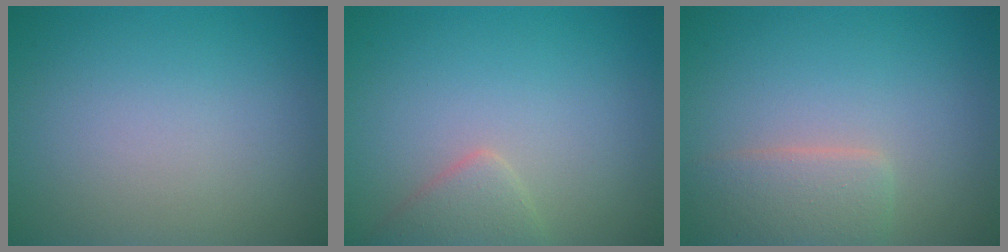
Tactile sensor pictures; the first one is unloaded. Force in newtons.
{"total": 2.2, "press": 2.2, "slide": 0.1}
{"total": 2.8, "press": 2.8, "slide": 0.2}